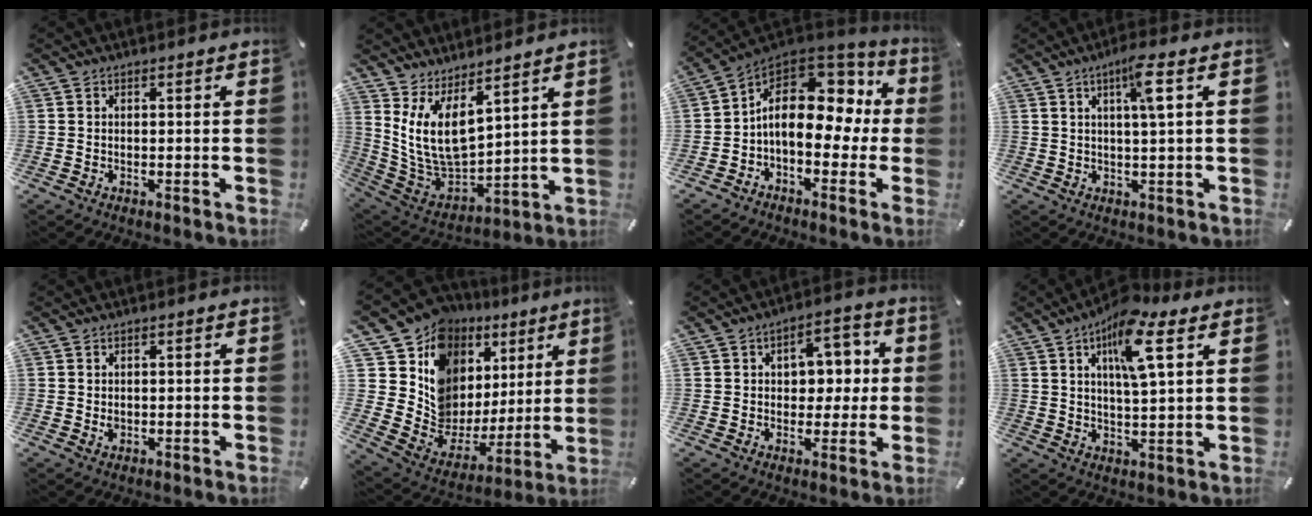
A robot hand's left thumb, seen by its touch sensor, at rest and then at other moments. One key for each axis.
{"total": 12.2, "fx": 5.8, "fy": 7.0, "fz": 8.2, "tx": -0.189, "ty": -0.055, "tz": 0.114}
{"total": 14.8, "fx": 1.7, "fy": 9.9, "fz": 10.9, "tx": -0.183, "ty": -0.019, "tz": 0.031}
{"total": 6.5, "fx": 2.2, "fy": 0.5, "fz": 6.1, "tx": -0.114, "ty": -0.004, "tz": 0.032}
{"total": 1.1, "fx": 0.1, "fy": 1.0, "fz": 0.6, "tx": -0.005, "ty": 0.000, "tz": -0.001}
{"total": 12.1, "fx": 5.4, "fy": 10.3, "fz": 3.2, "tx": -0.056, "ty": -0.083, "tz": 0.118}
{"total": 9.1, "fx": 1.2, "fy": 6.7, "fz": 6.1, "tx": -0.069, "ty": 0.000, "tz": 0.013}
{"total": 12.6, "fx": 6.6, "fy": 3.8, "fz": 10.0, "tx": -0.167, "ty": -0.015, "tz": 0.108}